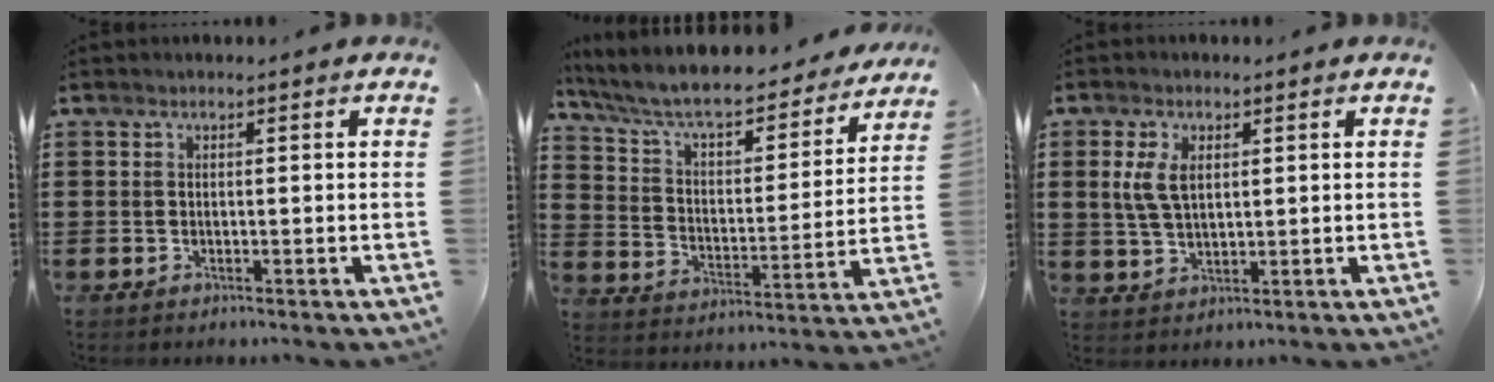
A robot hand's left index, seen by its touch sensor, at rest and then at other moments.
{"total": 7.8, "force": [7.0, 1.0, 3.2], "torque": [-0.092, -0.050, 0.117]}
{"total": 5.0, "force": [1.4, 2.7, 4.0], "torque": [-0.101, 0.004, 0.020]}